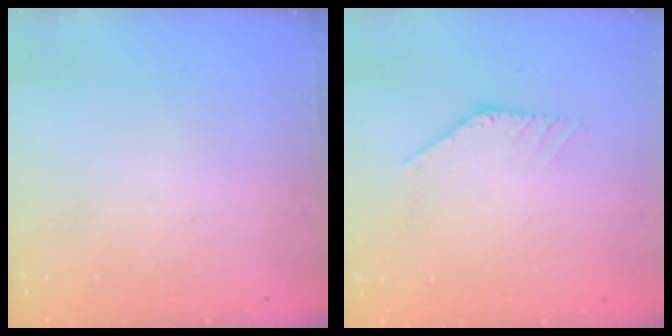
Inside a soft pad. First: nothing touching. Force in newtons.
{"total": 0.0}